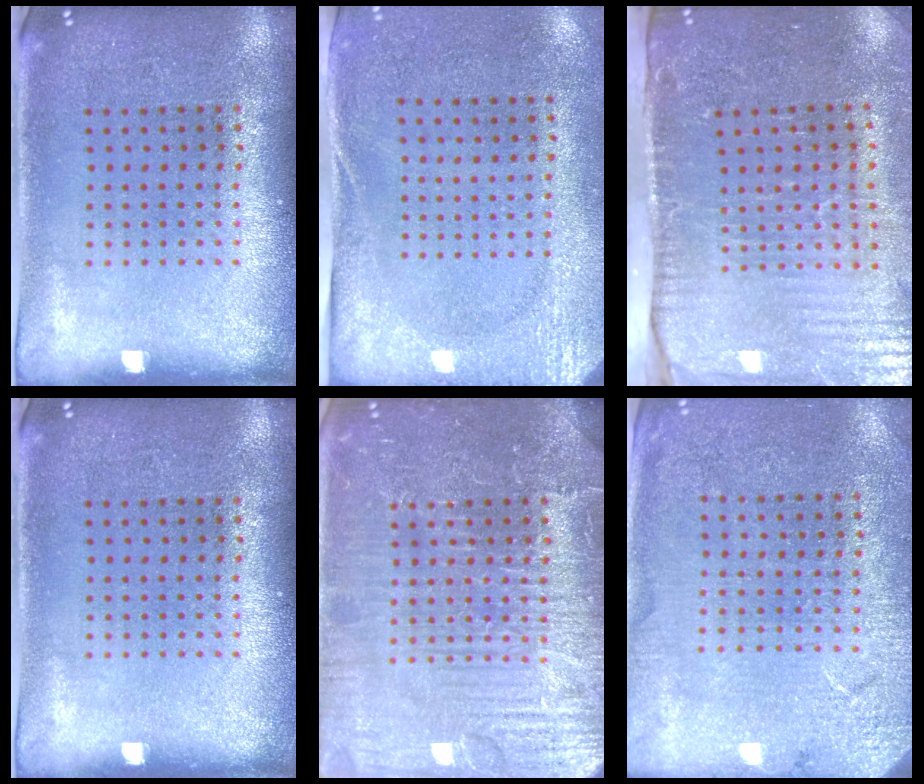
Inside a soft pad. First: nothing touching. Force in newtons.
{"total": 2.8, "press": 2.2, "slide": 1.7}
{"total": 4.5, "press": 3.9, "slide": 2.4}
{"total": 0.0}
{"total": 7.6, "press": 7.6, "slide": 0.9}
{"total": 2.7, "press": 2.7, "slide": 0.1}